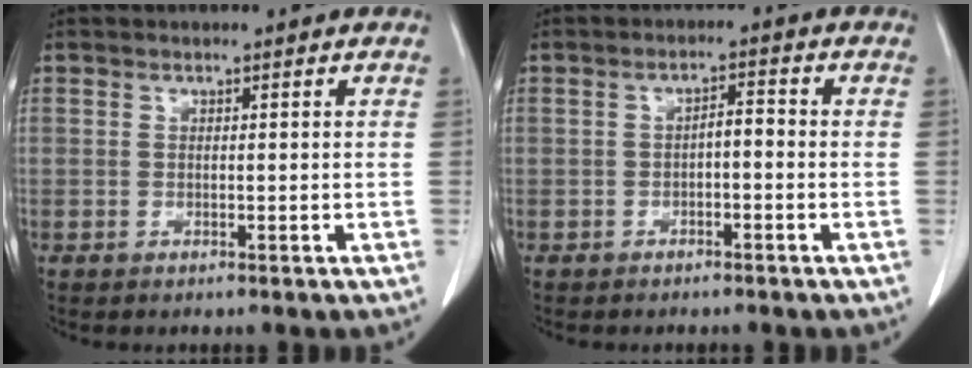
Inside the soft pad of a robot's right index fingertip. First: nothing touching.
{"total": 2.4, "force": [-0.7, 0.8, 2.2], "torque": [-0.035, 0.009, -0.011]}